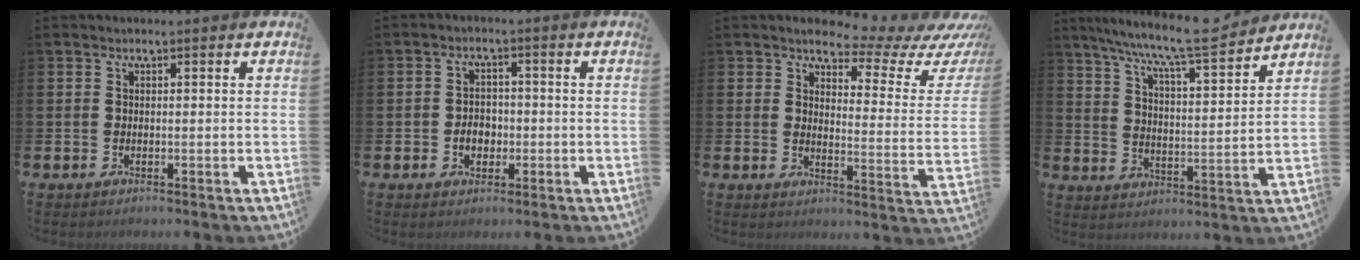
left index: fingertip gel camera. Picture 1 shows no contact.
{"total": 2.9, "force": [-0.8, 2.3, 1.7], "torque": [-0.015, -0.003, -0.022]}
{"total": 4.6, "force": [4.0, 1.5, 1.7], "torque": [-0.035, -0.039, 0.056]}
{"total": 9.2, "force": [8.5, 0.2, 3.6], "torque": [-0.096, -0.060, 0.145]}